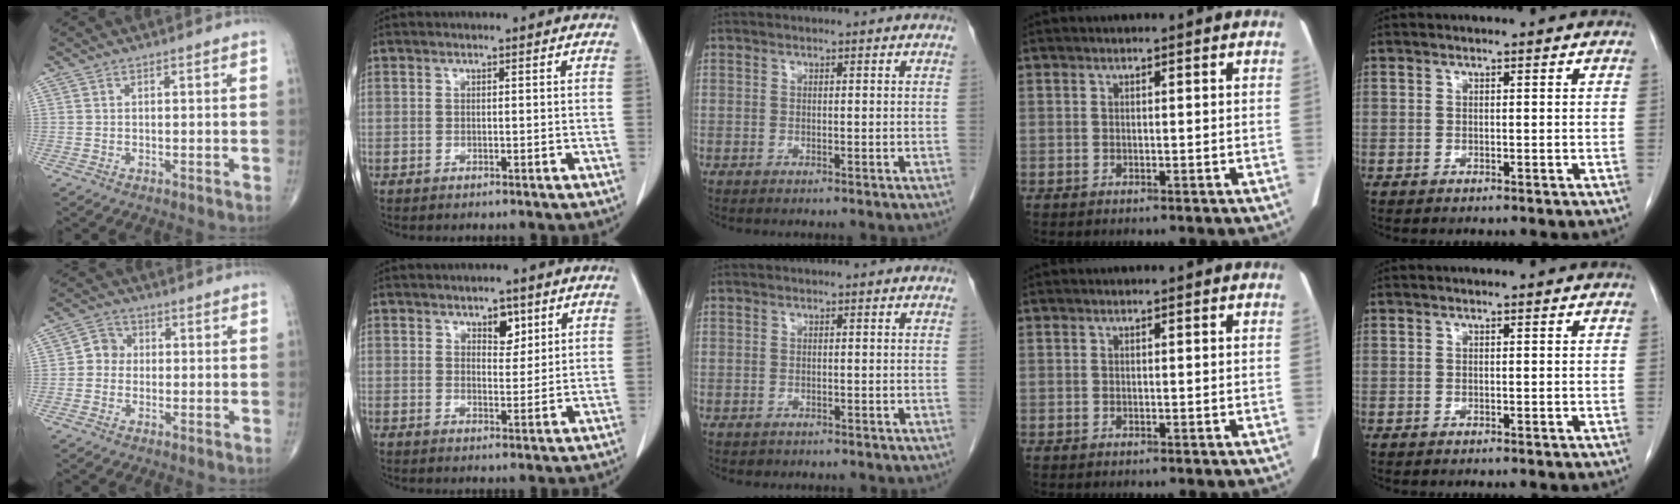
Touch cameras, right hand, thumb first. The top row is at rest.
{"thumb": {"total": 3.9, "force": [-0.2, 3.6, 1.5], "torque": [-0.002, 0.010, -0.015]}, "index": {"total": 3.5, "force": [1.9, 1.9, 2.2], "torque": [-0.028, 0.000, 0.031]}}